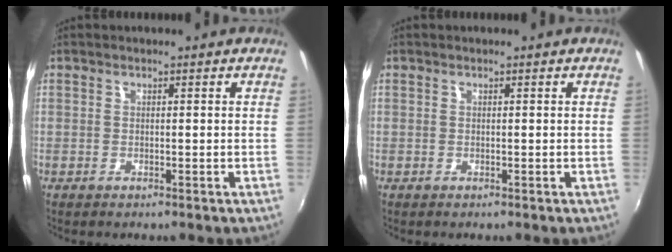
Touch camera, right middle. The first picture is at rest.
{"total": 0.0}